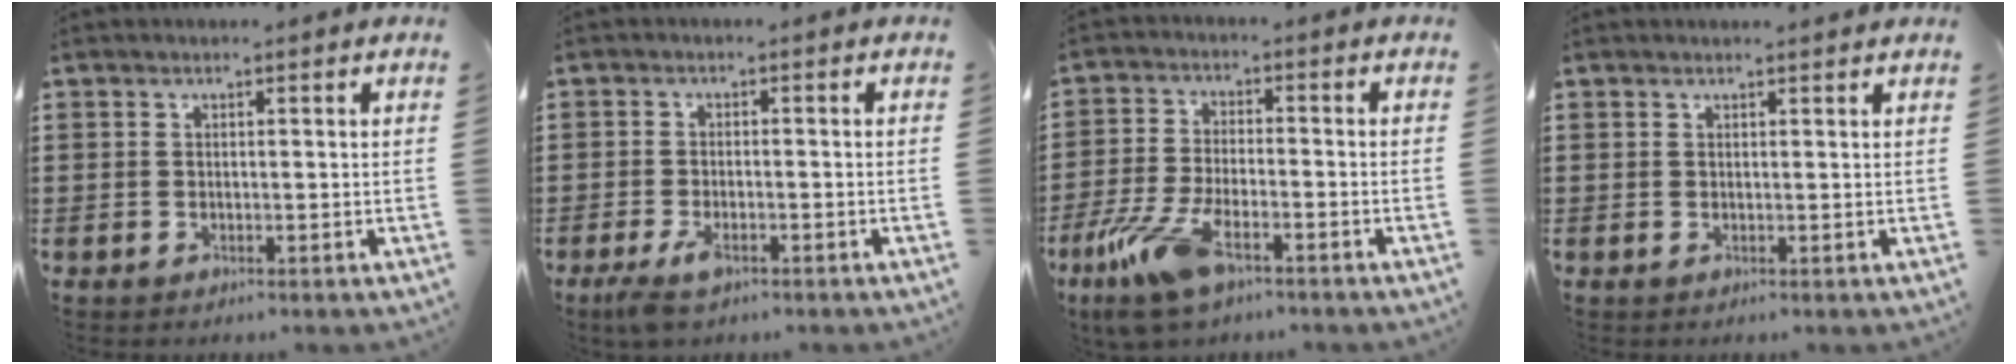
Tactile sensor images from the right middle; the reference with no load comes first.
{"total": 3.1, "force": [-1.8, 1.0, 2.3], "torque": [-0.051, -0.003, -0.037]}
{"total": 9.9, "force": [-6.0, 3.2, 7.1], "torque": [-0.168, -0.011, -0.116]}
{"total": 0.6, "force": [0.6, -0.1, 0.1], "torque": [-0.002, -0.004, 0.011]}